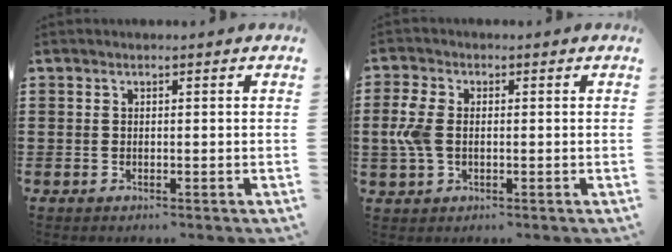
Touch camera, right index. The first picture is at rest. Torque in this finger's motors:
{"motor_torque": [0.97, -0.20, 0.58, 0.11]}